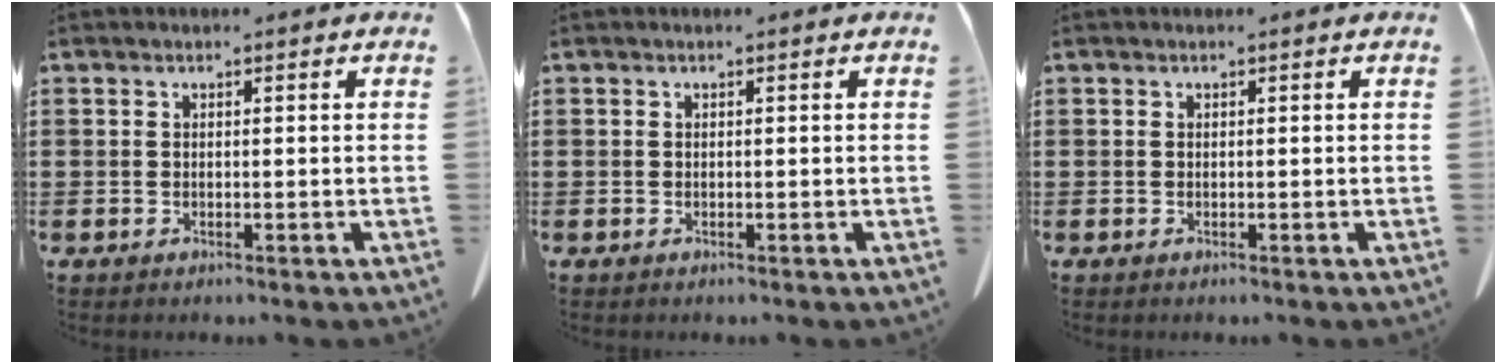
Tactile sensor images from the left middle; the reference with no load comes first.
{"total": 0.0}
{"total": 0.0}